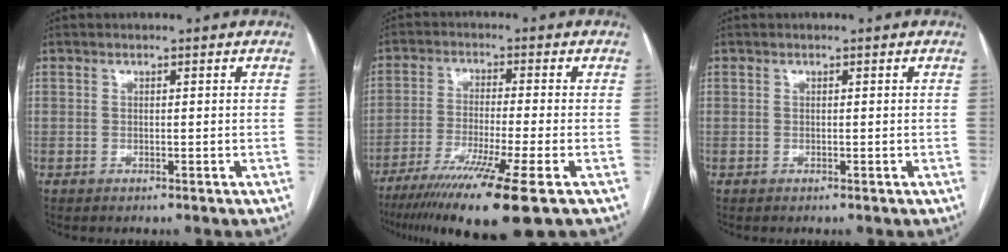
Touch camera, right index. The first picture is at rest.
{"total": 14.2, "force": [-9.1, -0.8, 10.9], "torque": [-0.187, -0.043, -0.150]}
{"total": 0.0}